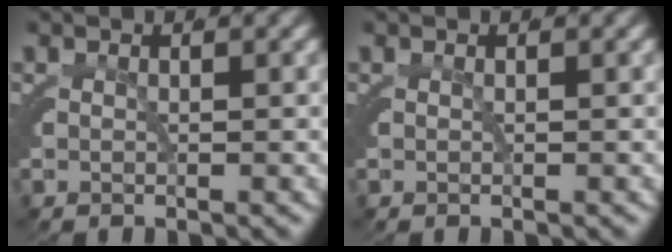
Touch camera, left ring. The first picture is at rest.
{"total": 0.0}